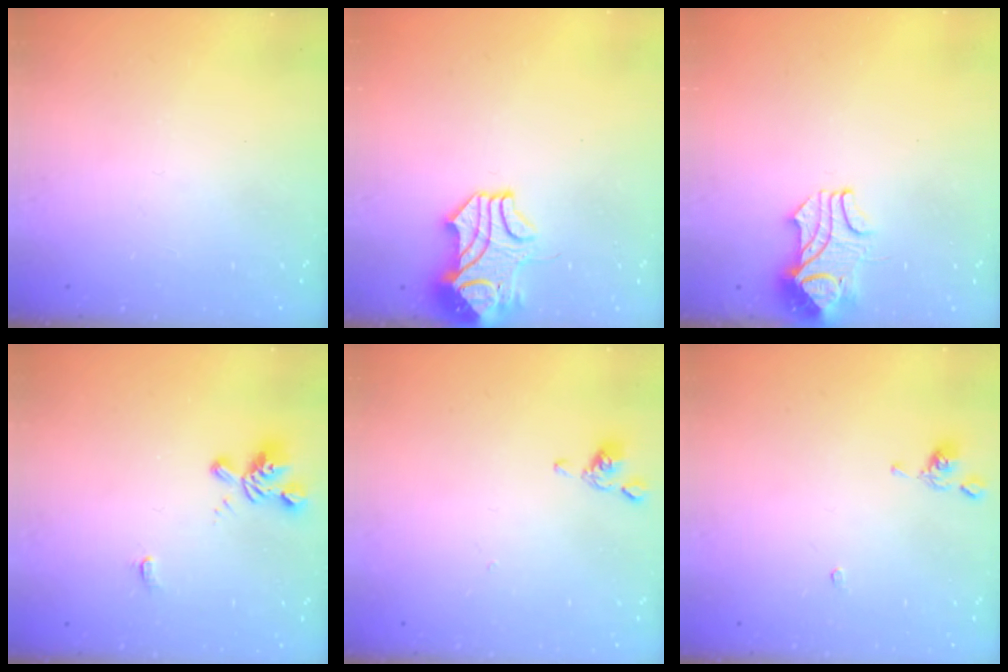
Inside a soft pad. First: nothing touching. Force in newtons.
{"total": 3.8, "press": 3.6, "slide": 1.0}
{"total": 2.3, "press": 2.2, "slide": 0.9}
{"total": 1.1, "press": 0.4, "slide": 1.0}
{"total": 2.2, "press": 2.2, "slide": 0.1}
{"total": 0.0}